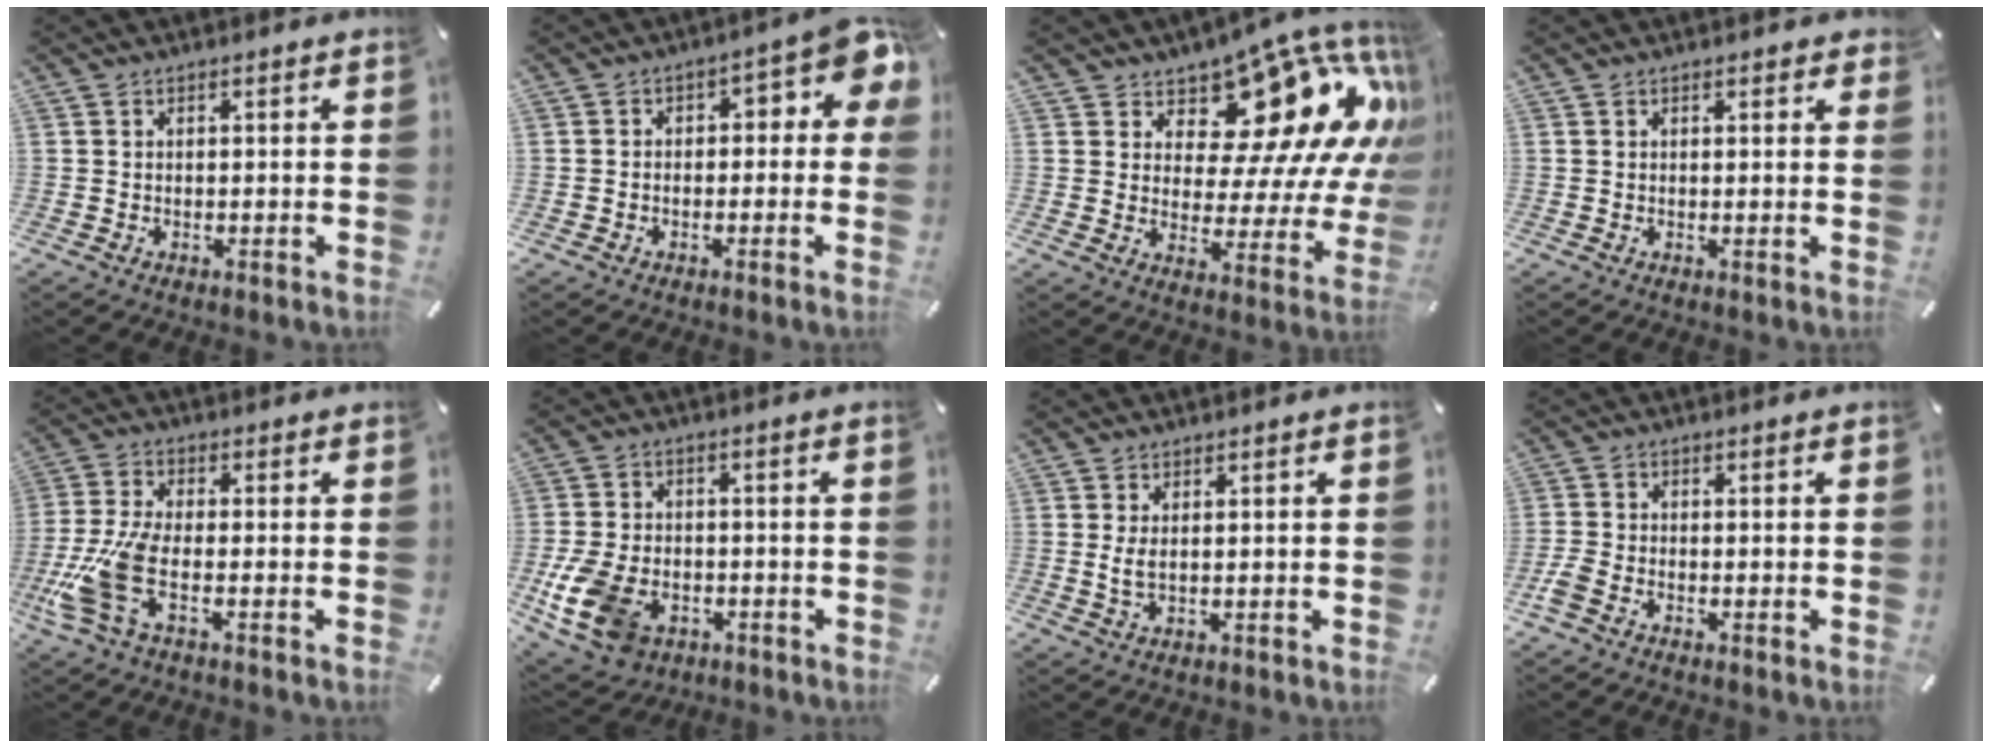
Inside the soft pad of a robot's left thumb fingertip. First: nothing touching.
{"total": 6.4, "force": [0.6, 4.3, 4.7], "torque": [-0.055, -0.004, 0.004]}
{"total": 18.4, "force": [9.6, 10.2, 12.0], "torque": [-0.151, -0.081, 0.159]}
{"total": 0.9, "force": [0.6, 0.5, 0.5], "torque": [-0.002, -0.002, 0.009]}
{"total": 11.6, "force": [-3.3, 5.1, 9.8], "torque": [-0.229, -0.014, -0.062]}
{"total": 12.2, "force": [-4.8, 8.5, 7.4], "torque": [-0.166, 0.025, -0.084]}
{"total": 2.9, "force": [0.5, 1.2, 2.6], "torque": [-0.057, 0.001, 0.007]}
{"total": 2.9, "force": [-1.9, 1.5, 1.7], "torque": [-0.039, 0.006, -0.037]}